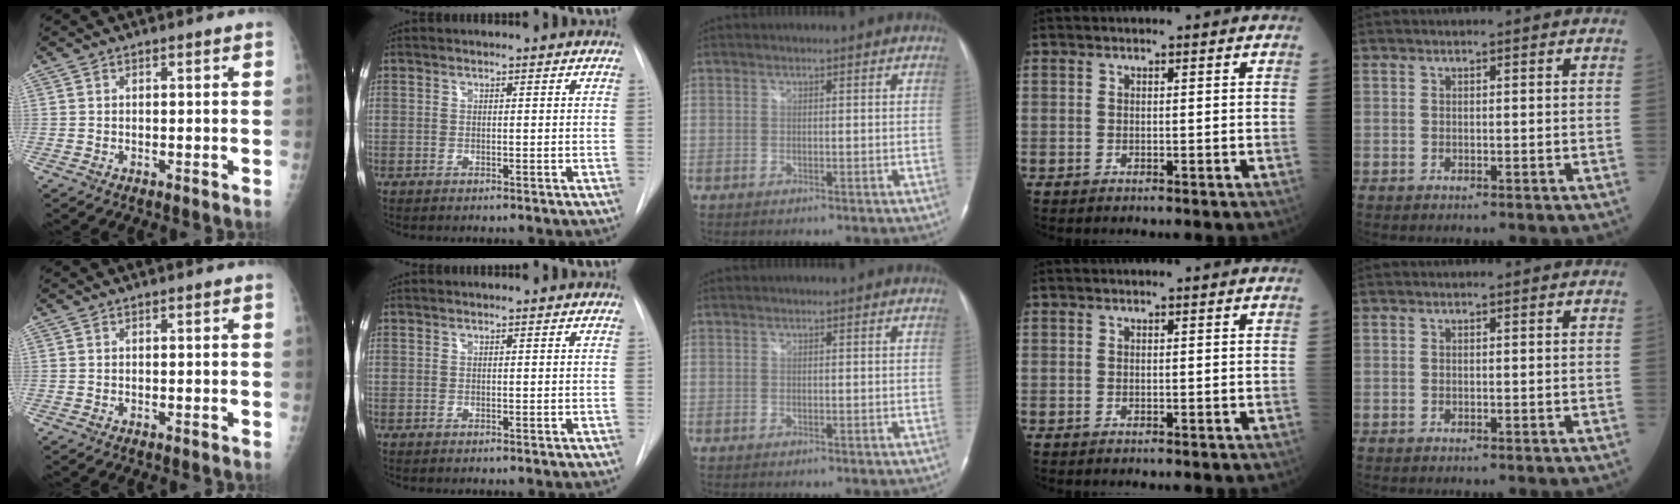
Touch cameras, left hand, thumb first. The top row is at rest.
{}